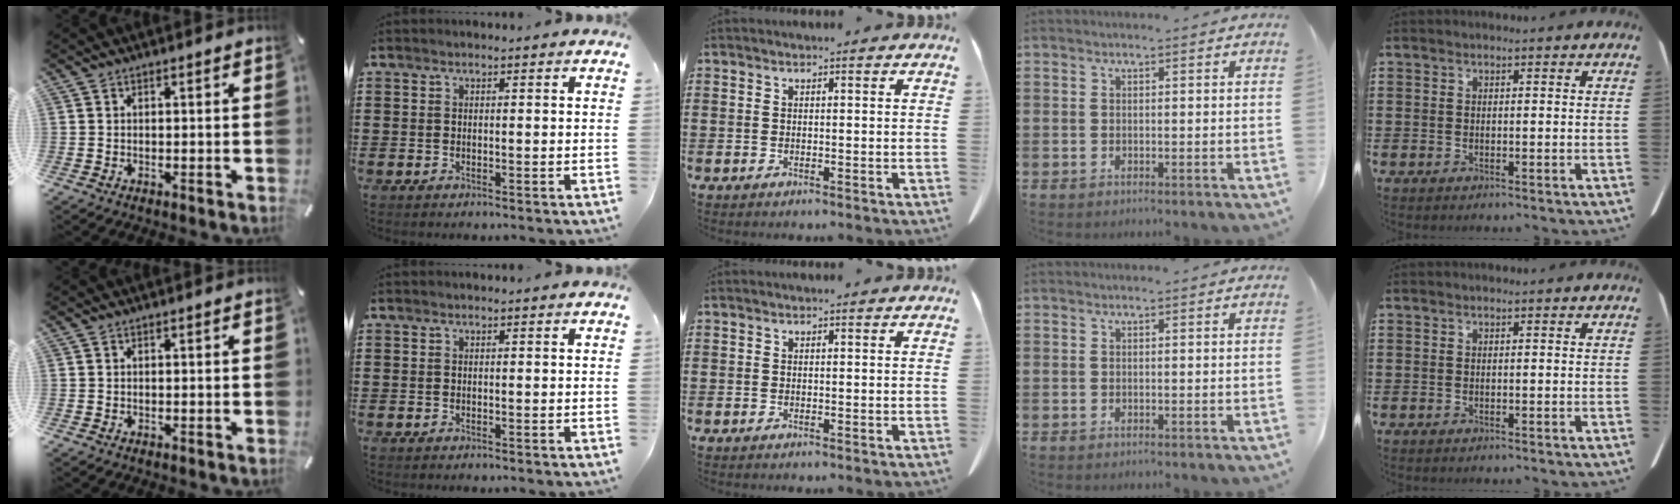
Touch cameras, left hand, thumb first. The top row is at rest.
{}